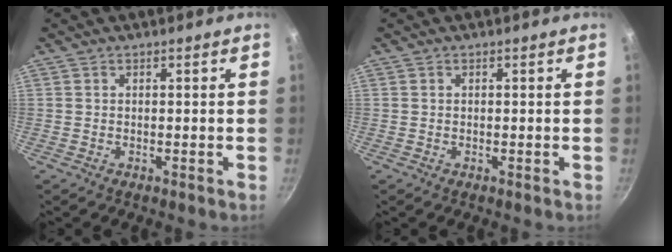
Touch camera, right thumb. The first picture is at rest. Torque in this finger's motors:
{"motor_torque": [0.24, -0.03, 0.23, 0.05, 0.04]}